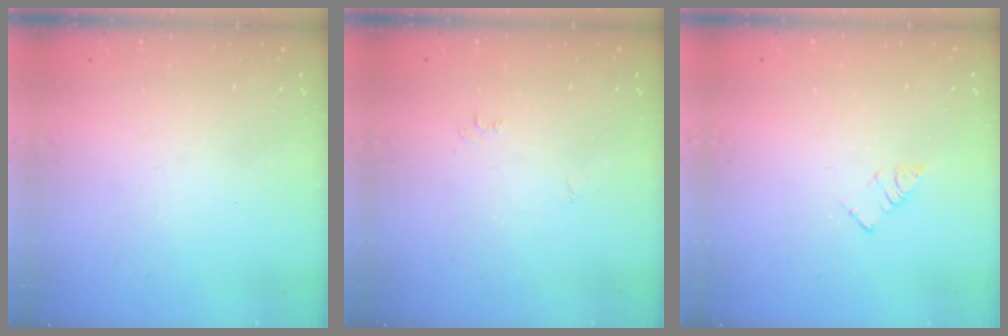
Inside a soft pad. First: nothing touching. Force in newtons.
{"total": 4.0, "press": 4.0, "slide": 0.6}
{"total": 3.4, "press": 3.4, "slide": 0.2}